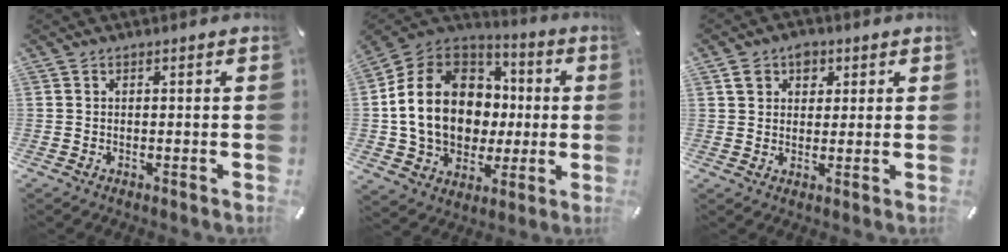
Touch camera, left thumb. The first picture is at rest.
{"total": 18.5, "force": [0.2, 15.2, 10.5], "torque": [-0.232, 0.005, 0.011]}
{"total": 5.3, "force": [2.3, 4.4, 1.8], "torque": [-0.017, -0.002, 0.036]}